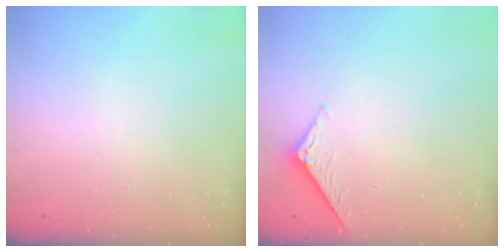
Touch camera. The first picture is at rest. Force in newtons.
{"total": 5.6, "press": 5.6, "slide": 0.6}